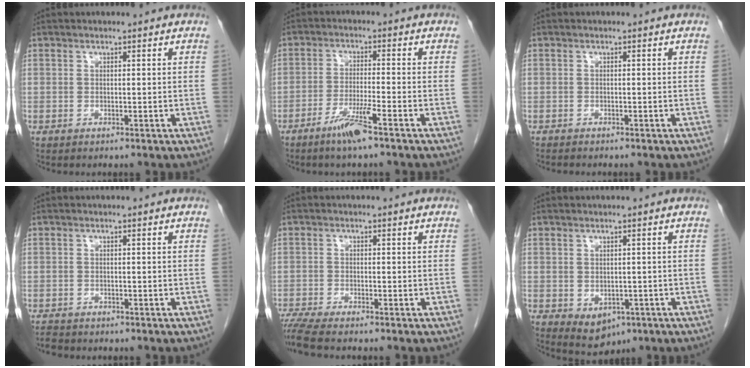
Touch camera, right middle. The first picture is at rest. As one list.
[{"total": 5.3, "force": [-3.6, -0.4, 4.0], "torque": [-0.075, -0.009, -0.072]}, {"total": 1.4, "force": [-1.2, 0.4, 0.5], "torque": [-0.012, -0.003, -0.016]}, {"total": 2.4, "force": [-2.1, 1.0, 0.5], "torque": [-0.016, -0.004, -0.032]}, {"total": 5.6, "force": [-4.9, 0.2, 2.6], "torque": [-0.048, -0.012, -0.085]}, {"total": 4.3, "force": [-1.5, 3.1, 2.5], "torque": [-0.037, -0.004, -0.007]}]